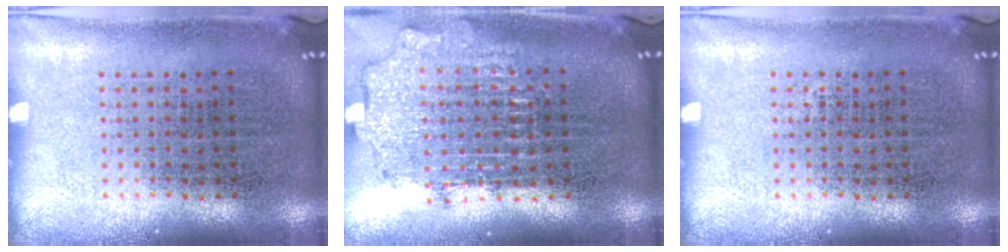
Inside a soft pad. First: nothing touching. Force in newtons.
{"total": 1.9, "press": 1.5, "slide": 1.2}
{"total": 0.0}